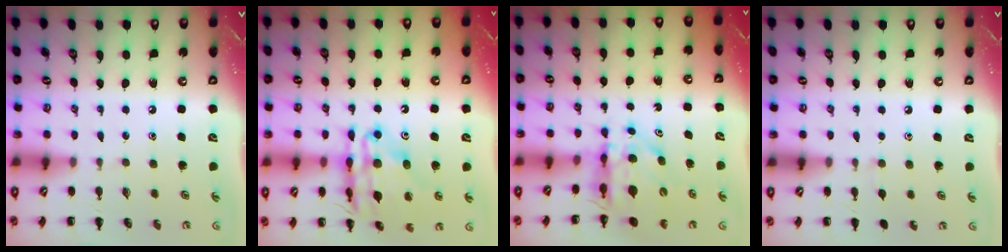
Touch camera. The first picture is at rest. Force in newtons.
{"total": 19.4, "press": 19.1, "slide": 2.8}
{"total": 7.2, "press": 6.6, "slide": 2.9}
{"total": 3.3, "press": 3.0, "slide": 1.5}